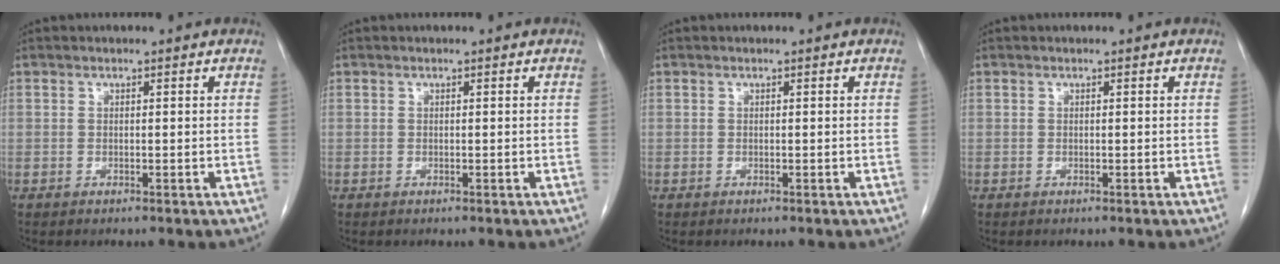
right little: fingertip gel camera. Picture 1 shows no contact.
{"total": 0.0}
{"total": 0.0}
{"total": 0.0}